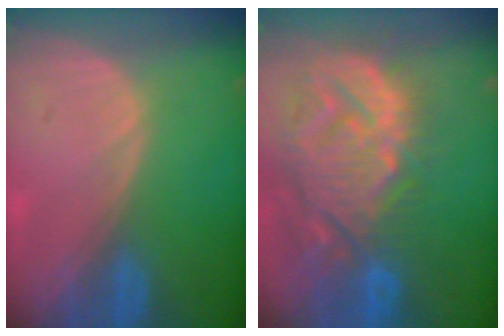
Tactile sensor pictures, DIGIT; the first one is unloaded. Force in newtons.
{"total": 14.5, "press": 12.4, "slide": 7.6}